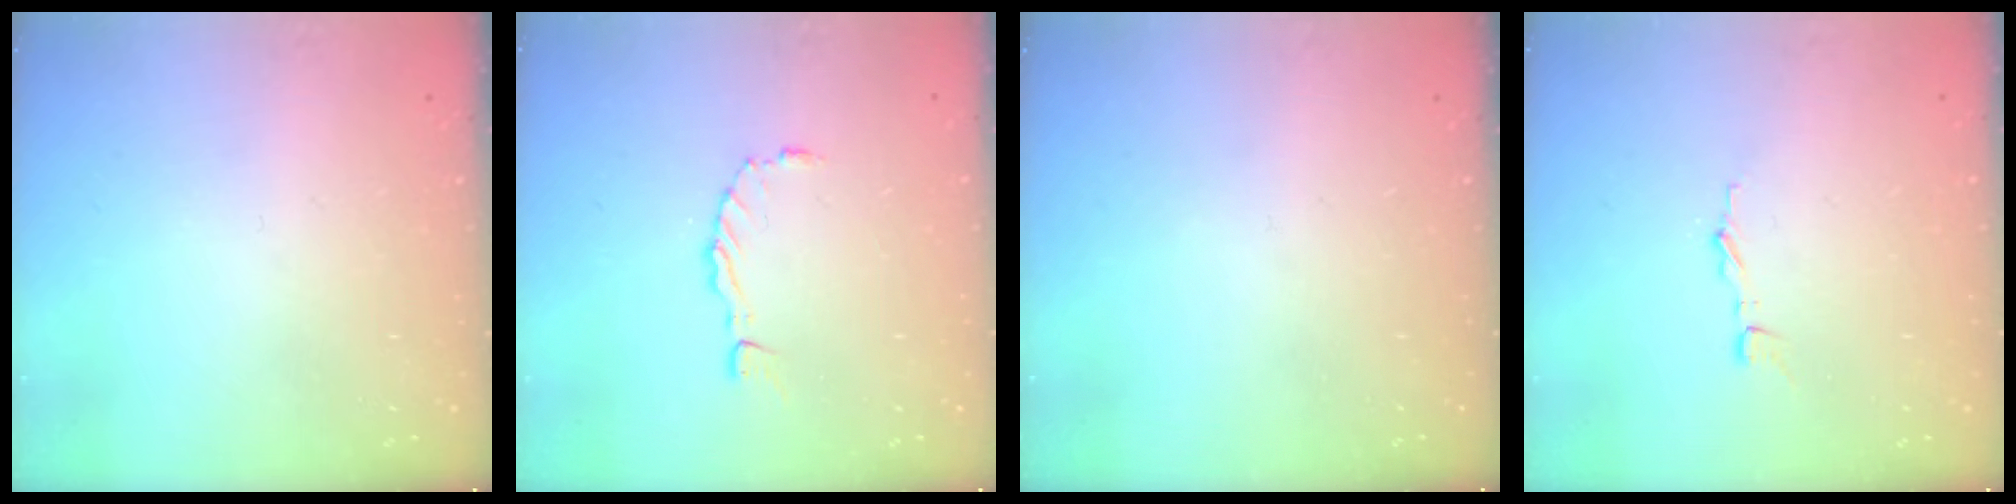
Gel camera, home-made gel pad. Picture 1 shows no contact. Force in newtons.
{"total": 0.6, "press": 0.6, "slide": 0.1}
{"total": 0.0}
{"total": 3.6, "press": 3.6, "slide": 0.3}